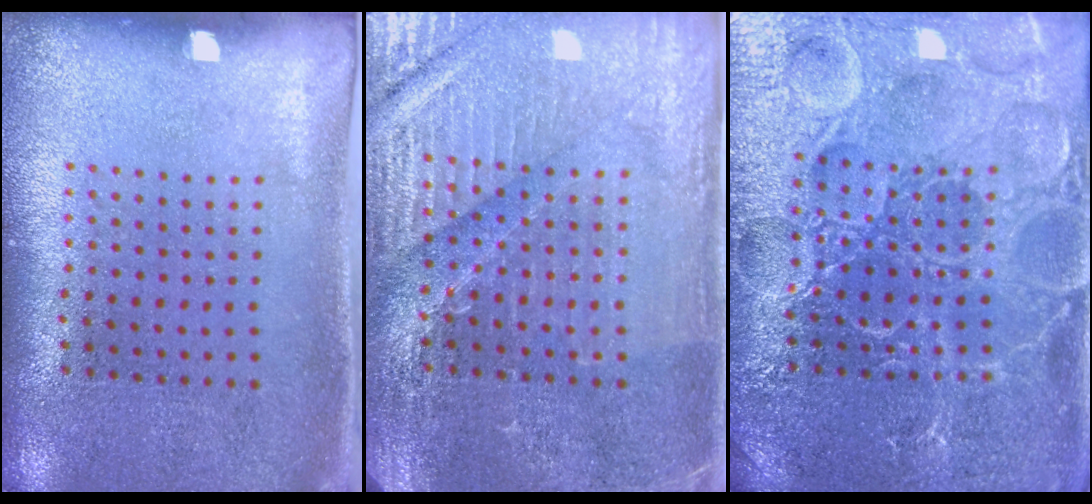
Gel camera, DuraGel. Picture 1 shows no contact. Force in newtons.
{"total": 4.3, "press": 4.1, "slide": 1.1}
{"total": 5.7, "press": 5.7, "slide": 0.7}